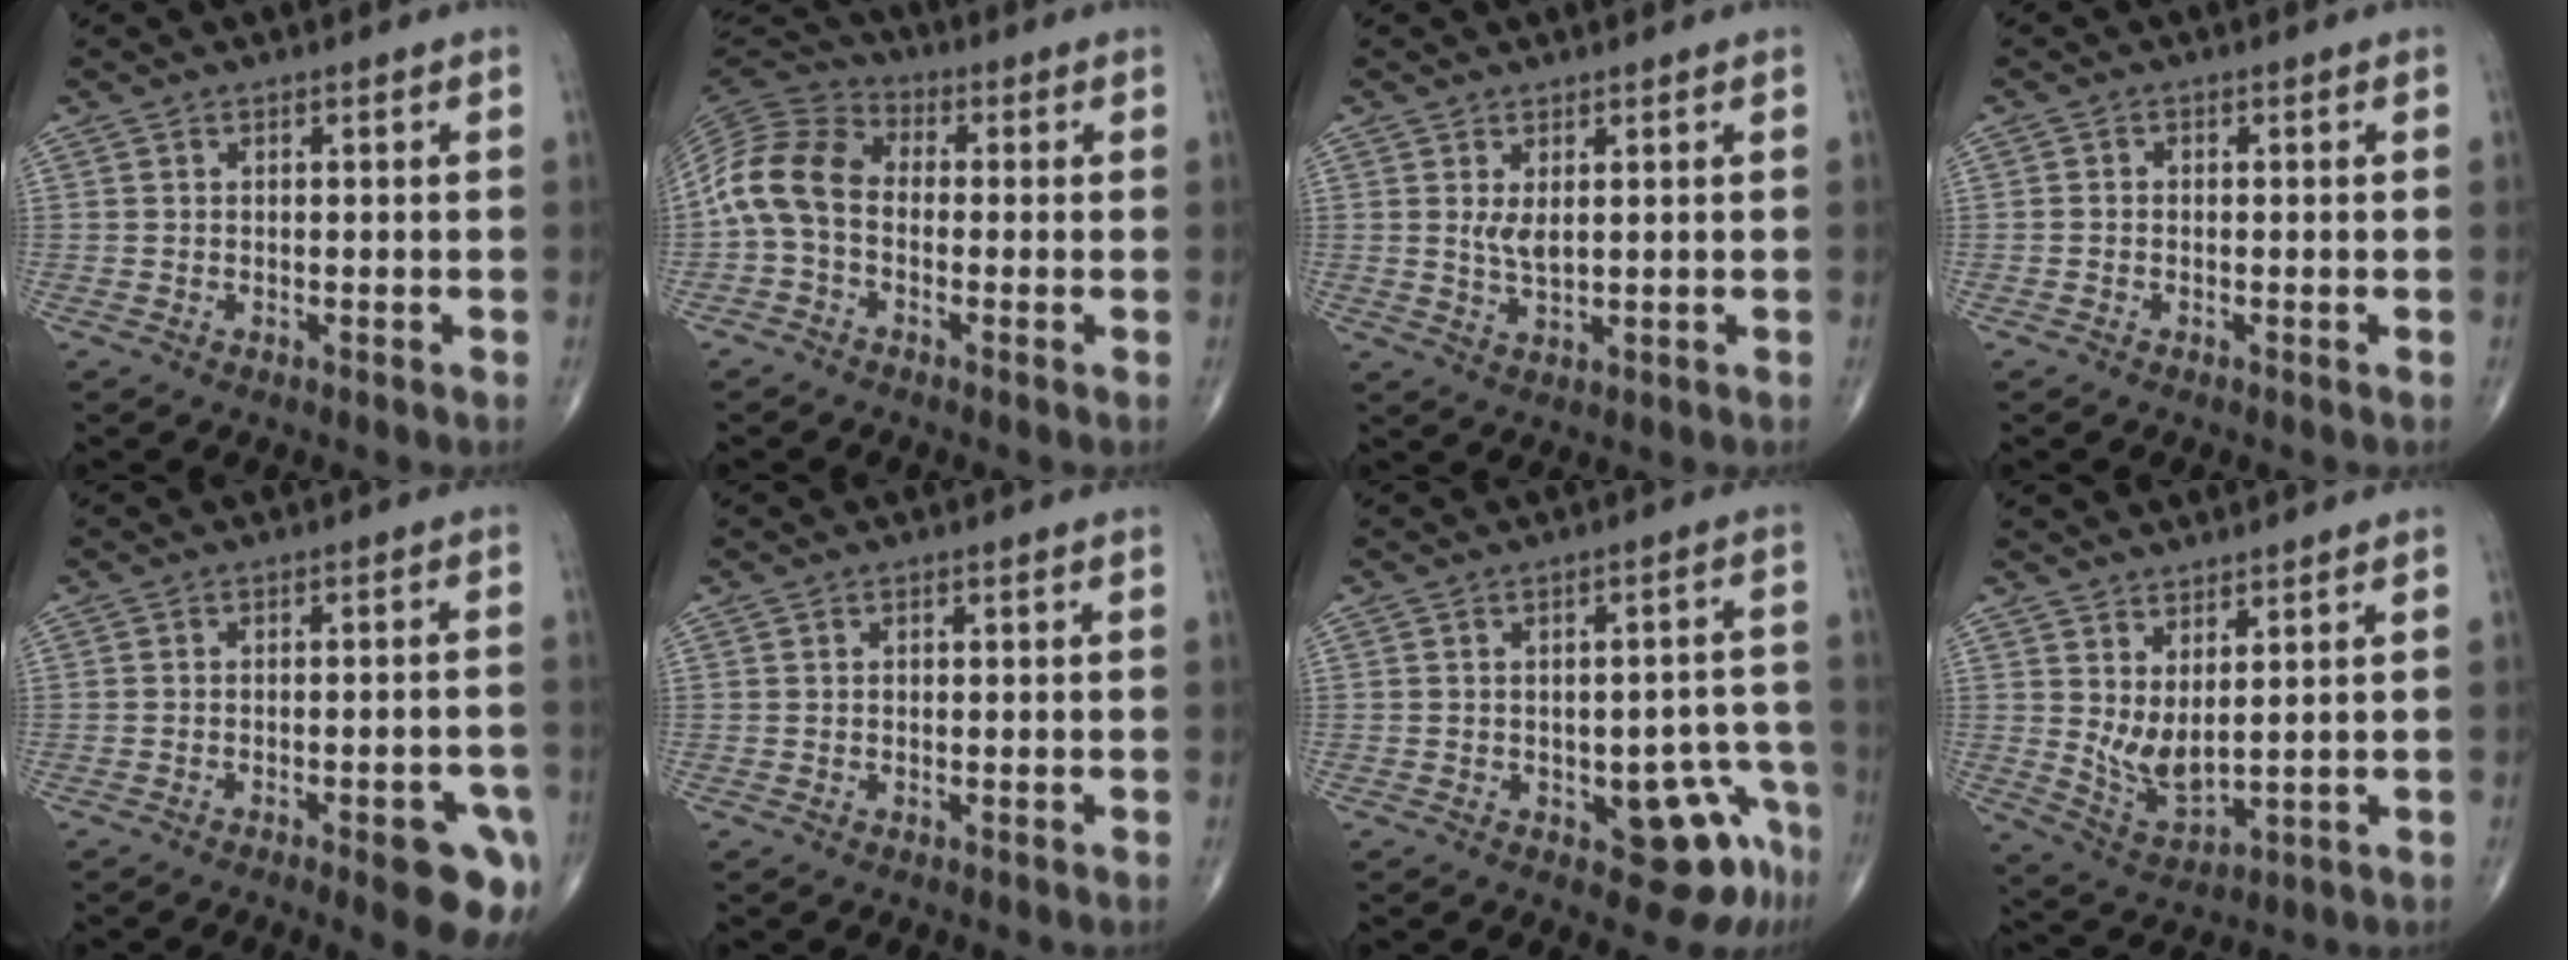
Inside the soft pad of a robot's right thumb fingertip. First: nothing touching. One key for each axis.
{"total": 10.5, "fx": -1.3, "fy": 7.5, "fz": 7.3, "tx": -0.141, "ty": 0.030, "tz": -0.043}
{"total": 3.2, "fx": 0.9, "fy": 1.3, "fz": 2.7, "tx": -0.051, "ty": -0.015, "tz": 0.024}
{"total": 0.7, "fx": -0.3, "fy": 0.5, "fz": 0.3, "tx": -0.003, "ty": 0.001, "tz": -0.010}
{"total": 9.7, "fx": -5.1, "fy": 2.8, "fz": 7.8, "tx": -0.076, "ty": 0.017, "tz": -0.060}
{"total": 0.5, "fx": 0.0, "fy": 0.4, "fz": 0.3, "tx": -0.004, "ty": 0.002, "tz": -0.001}
{"total": 9.3, "fx": -4.6, "fy": 4.3, "fz": 6.9, "tx": -0.046, "ty": 0.034, "tz": -0.050}
{"total": 6.9, "fx": 2.4, "fy": 2.7, "fz": 5.9, "tx": -0.112, "ty": -0.037, "tz": 0.058}